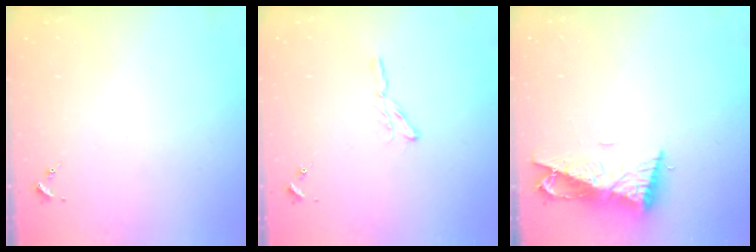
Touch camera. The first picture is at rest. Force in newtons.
{"total": 2.9, "press": 2.9, "slide": 0.3}
{"total": 9.7, "press": 9.7, "slide": 0.7}